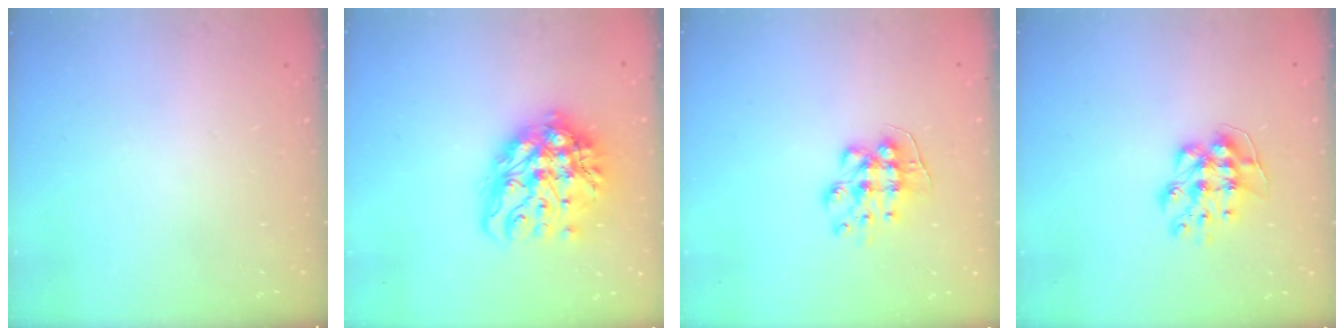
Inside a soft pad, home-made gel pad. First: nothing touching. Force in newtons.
{"total": 17.1, "press": 17.0, "slide": 2.0}
{"total": 8.3, "press": 8.3, "slide": 0.2}
{"total": 9.4, "press": 9.4, "slide": 0.0}